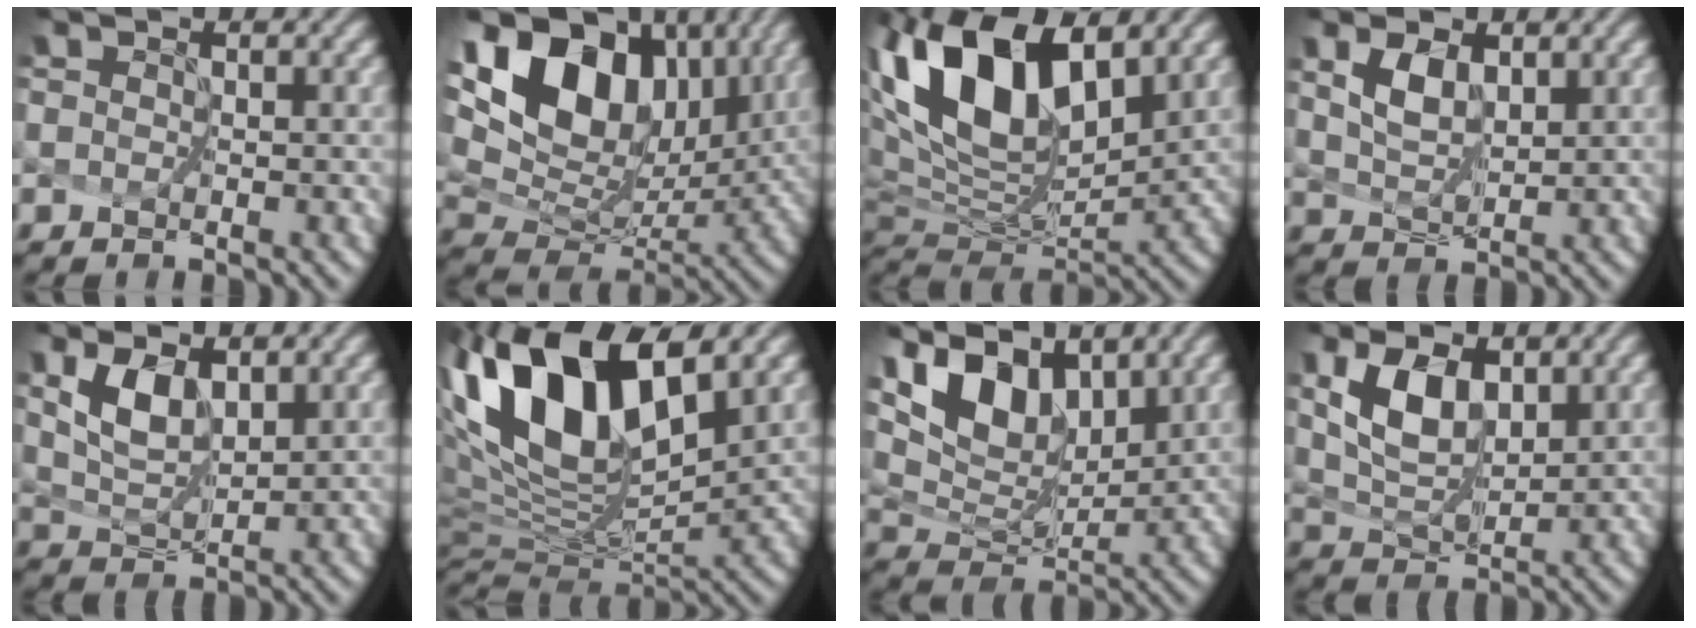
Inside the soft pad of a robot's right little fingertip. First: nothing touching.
{"total": 13.5, "force": [5.7, 8.6, 8.7], "torque": [-0.171, 0.025, 0.120]}
{"total": 12.5, "force": [5.3, 5.7, 9.8], "torque": [-0.187, 0.012, 0.104]}
{"total": 1.5, "force": [1.0, 0.3, 1.0], "torque": [-0.028, -0.006, 0.034]}
{"total": 2.3, "force": [1.4, 0.7, 1.7], "torque": [-0.041, -0.008, 0.040]}
{"total": 13.8, "force": [5.1, 5.9, 11.3], "torque": [-0.226, 0.010, 0.104]}
{"total": 8.5, "force": [5.3, 4.0, 5.3], "torque": [-0.116, 0.006, 0.098]}
{"total": 3.4, "force": [1.6, 1.4, 2.6], "torque": [-0.057, -0.011, 0.041]}